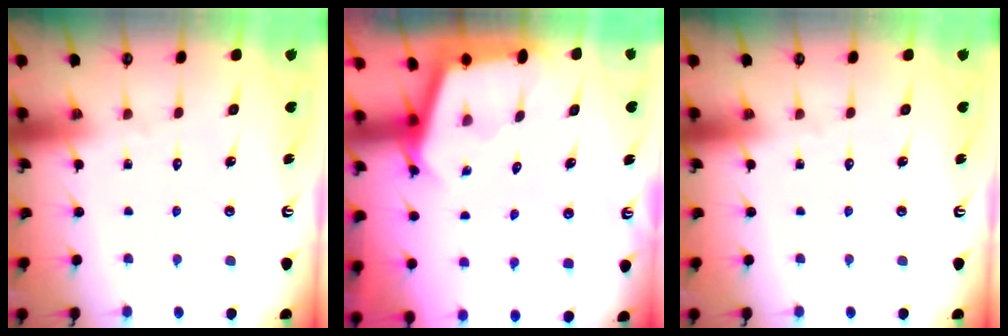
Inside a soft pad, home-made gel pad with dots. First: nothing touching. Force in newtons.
{"total": 2.3, "press": 2.3, "slide": 0.2}
{"total": 0.0}